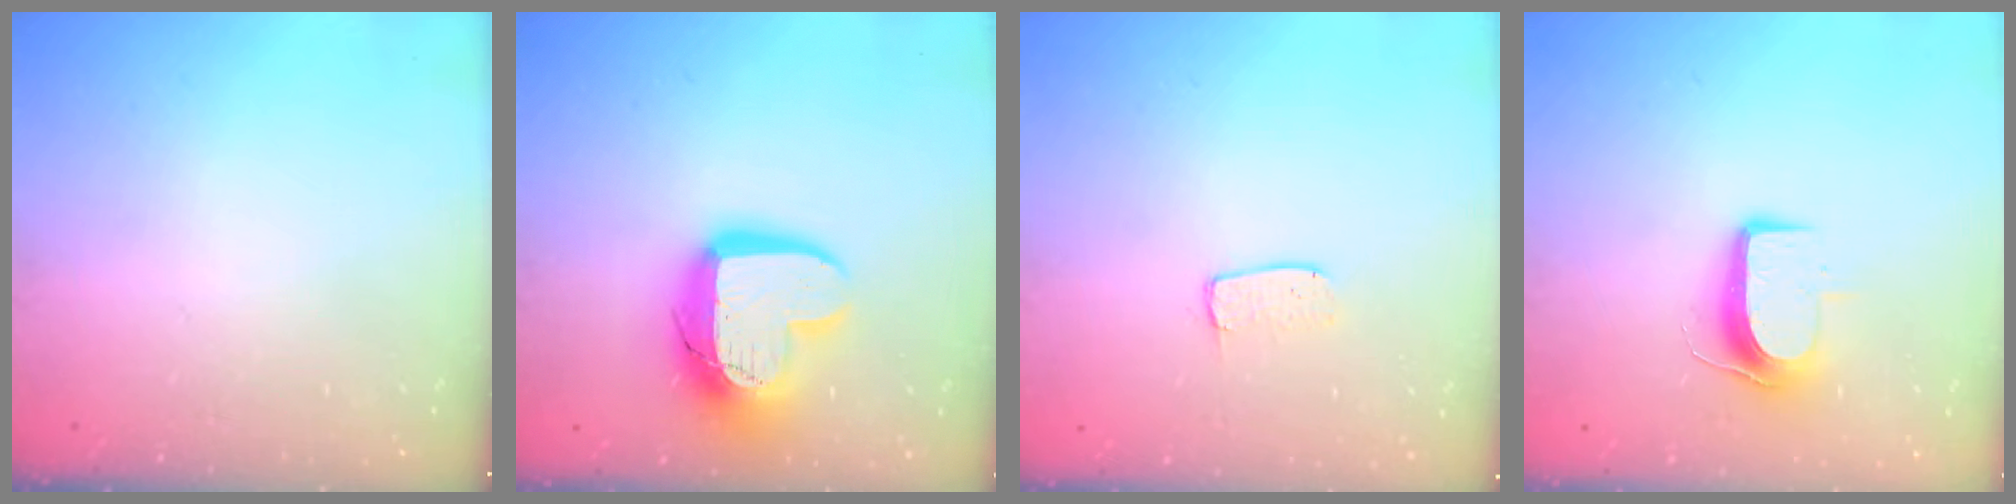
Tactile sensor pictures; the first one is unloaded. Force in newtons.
{"total": 16.1, "press": 16.1, "slide": 1.1}
{"total": 3.7, "press": 3.7, "slide": 0.3}
{"total": 9.3, "press": 9.3, "slide": 1.1}